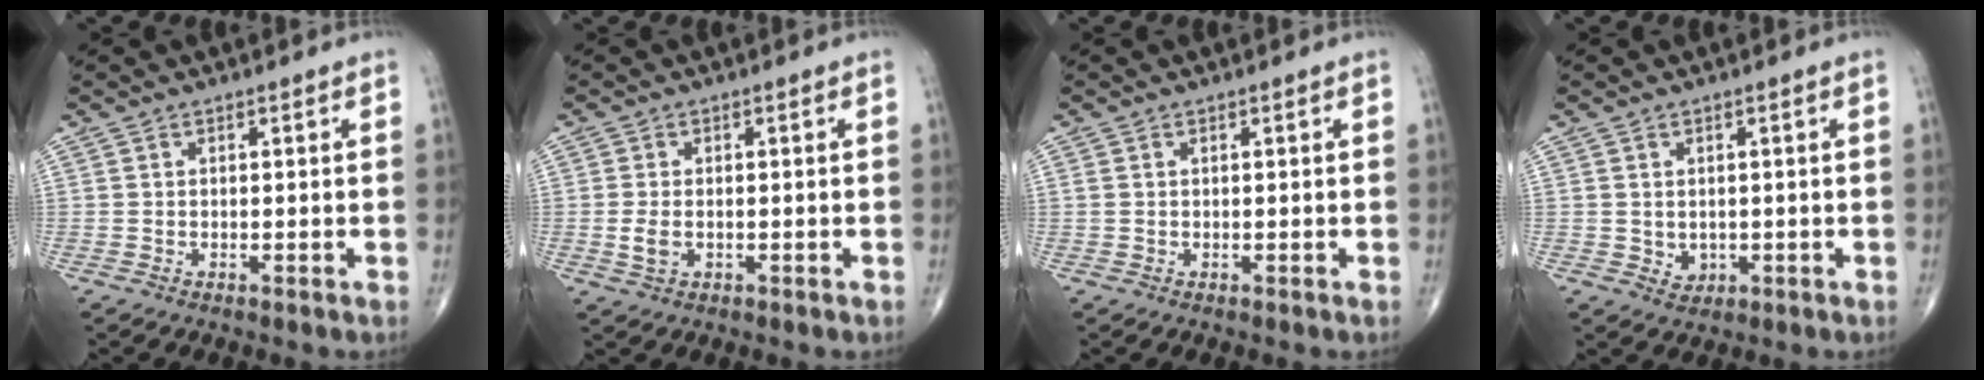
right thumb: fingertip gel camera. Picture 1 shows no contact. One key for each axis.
{"total": 2.9, "fx": -0.5, "fy": 1.8, "fz": 2.3, "tx": -0.049, "ty": -0.002, "tz": -0.007}
{"total": 0.7, "fx": 0.1, "fy": 0.4, "fz": 0.5, "tx": -0.017, "ty": 0.010, "tz": 0.007}
{"total": 2.3, "fx": -0.1, "fy": 2.0, "fz": 1.2, "tx": -0.010, "ty": -0.002, "tz": 0.007}